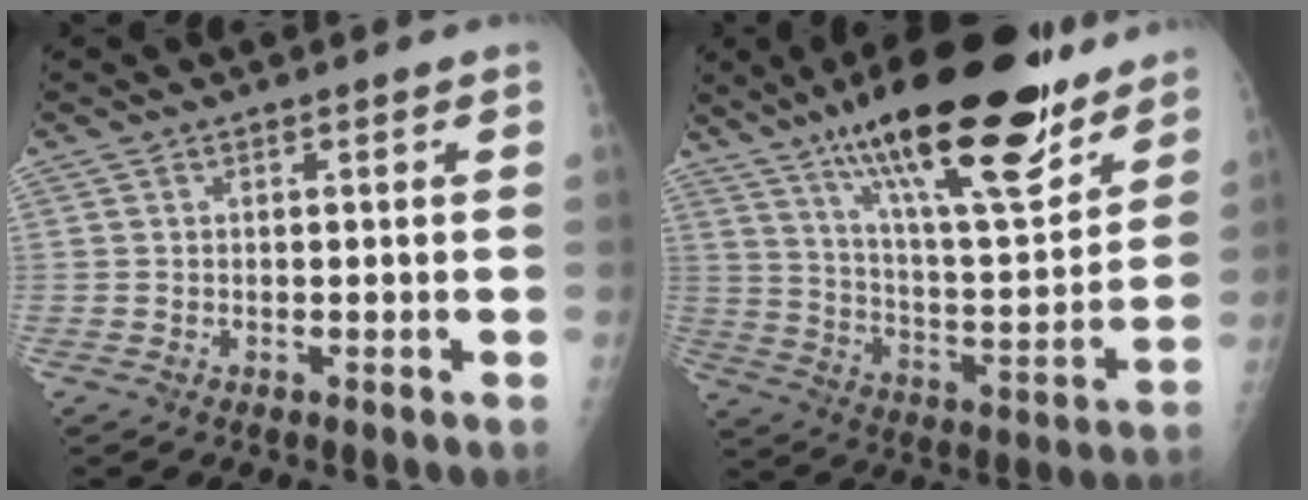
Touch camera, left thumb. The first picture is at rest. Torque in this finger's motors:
{"motor_torque": [1.53, -0.24, 1.81, -0.98, 0.25]}